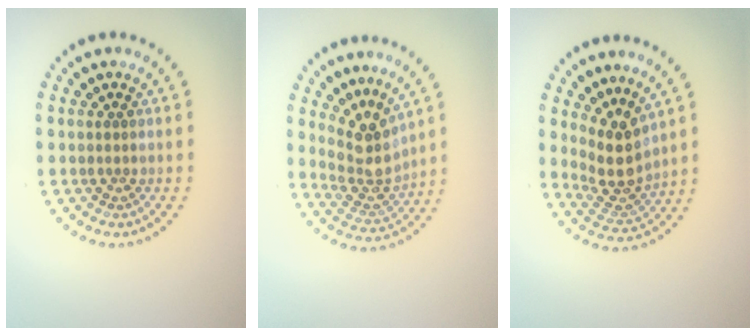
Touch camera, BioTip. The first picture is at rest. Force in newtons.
{"total": 3.9, "press": 2.9, "slide": 2.6}
{"total": 3.8, "press": 2.9, "slide": 2.5}